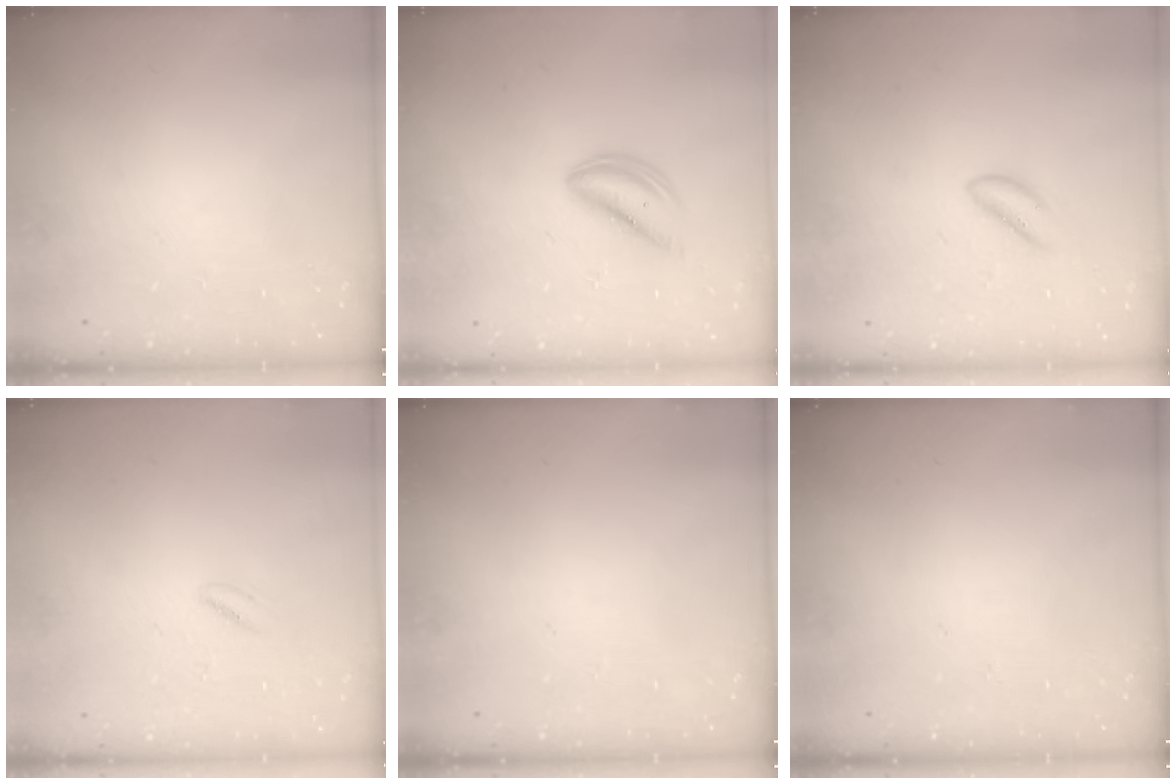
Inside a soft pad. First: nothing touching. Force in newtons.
{"total": 4.9, "press": 4.9, "slide": 0.5}
{"total": 2.0, "press": 1.9, "slide": 0.6}
{"total": 1.1, "press": 0.9, "slide": 0.7}
{"total": 0.0}
{"total": 0.0}